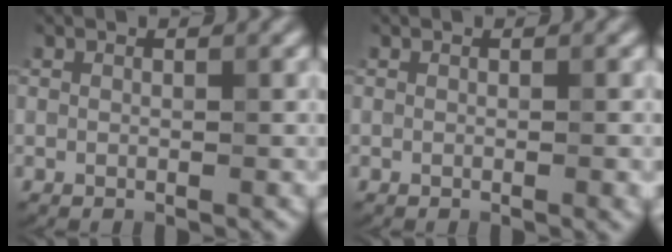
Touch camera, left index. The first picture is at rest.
{"total": 0.9, "force": [-0.2, 0.1, 0.9], "torque": [-0.009, -0.001, -0.002]}